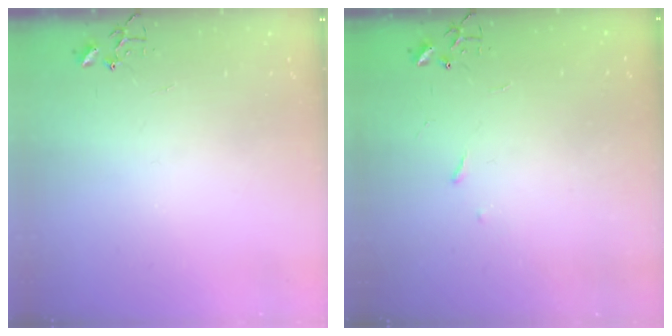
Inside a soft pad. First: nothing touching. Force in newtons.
{"total": 2.9, "press": 2.8, "slide": 0.5}